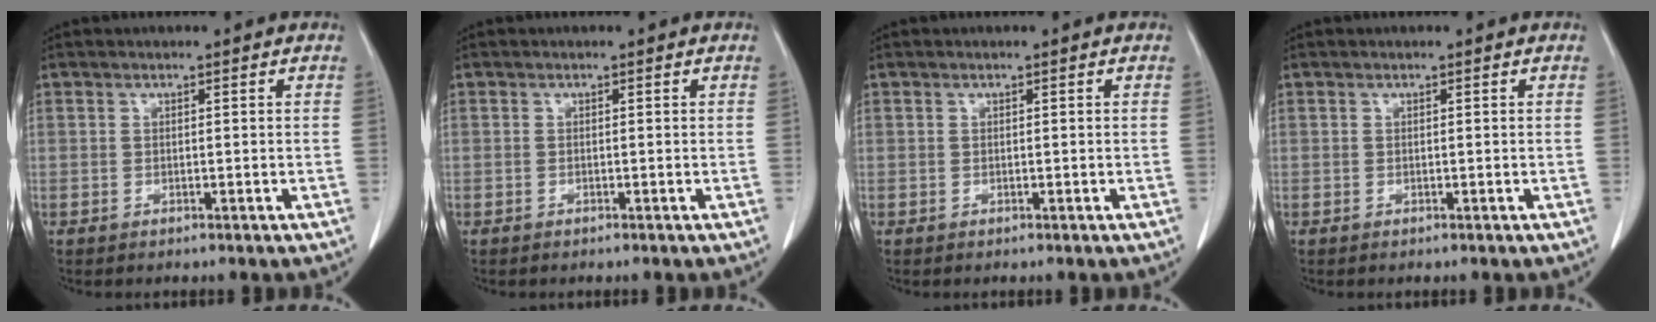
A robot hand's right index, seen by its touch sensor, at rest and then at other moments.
{"total": 0.0}
{"total": 0.0}
{"total": 0.0}